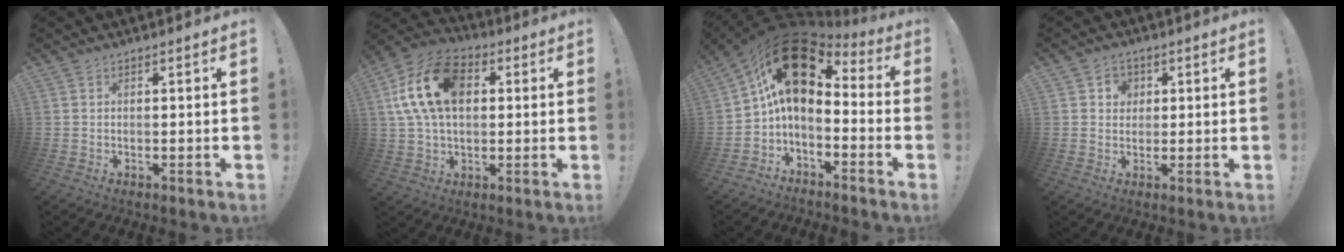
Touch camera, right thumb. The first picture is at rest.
{"total": 18.7, "force": [4.2, 12.4, 13.3], "torque": [-0.241, 0.007, 0.079]}
{"total": 16.5, "force": [4.7, 9.4, 12.7], "torque": [-0.217, -0.022, 0.090]}
{"total": 4.4, "force": [1.1, 4.1, 1.3], "torque": [-0.015, 0.001, 0.018]}